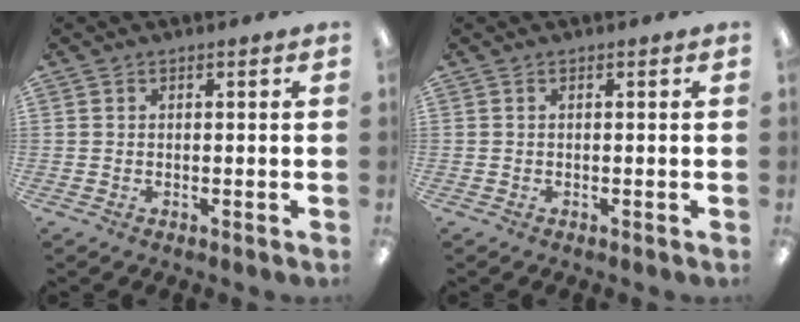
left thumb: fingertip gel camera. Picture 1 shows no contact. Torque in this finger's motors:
{"motor_torque": [-0.03, 0.02, 0.00, 0.00, 0.00]}